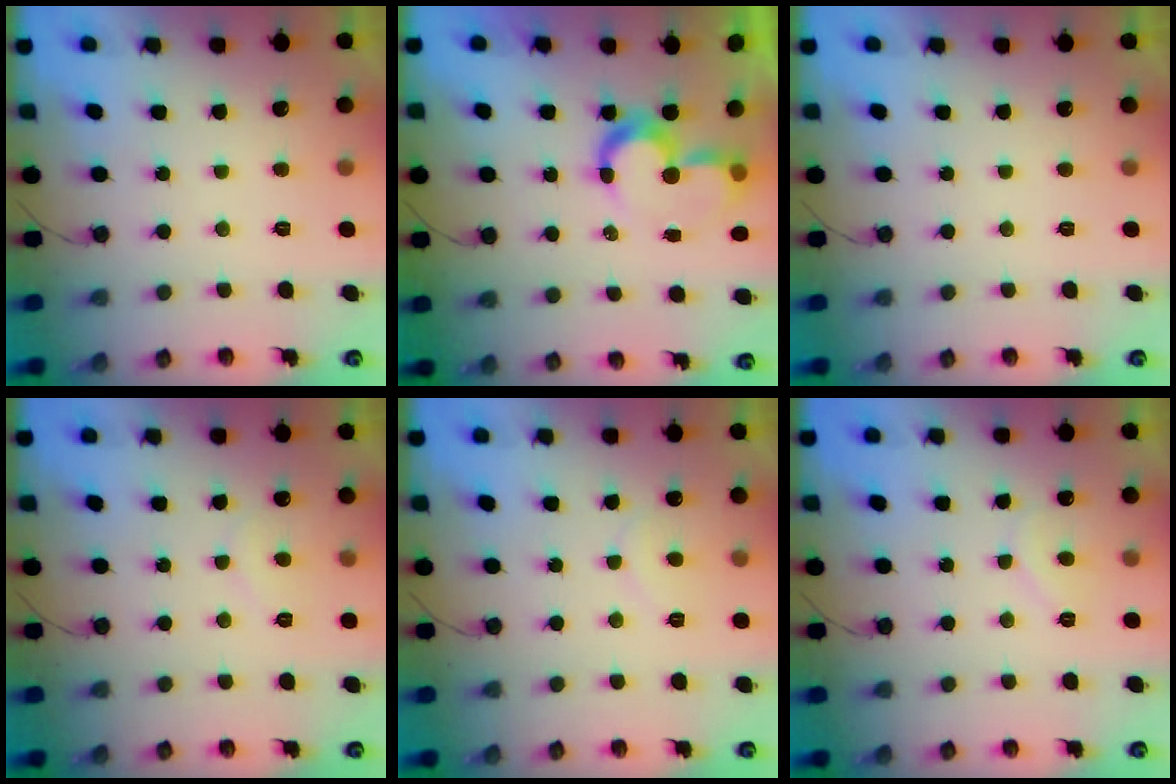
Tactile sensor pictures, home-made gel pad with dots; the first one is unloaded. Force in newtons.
{"total": 8.3, "press": 8.3, "slide": 0.2}
{"total": 1.8, "press": 1.8, "slide": 0.1}
{"total": 5.2, "press": 5.1, "slide": 0.4}
{"total": 5.7, "press": 5.6, "slide": 0.6}
{"total": 4.8, "press": 4.8, "slide": 0.4}